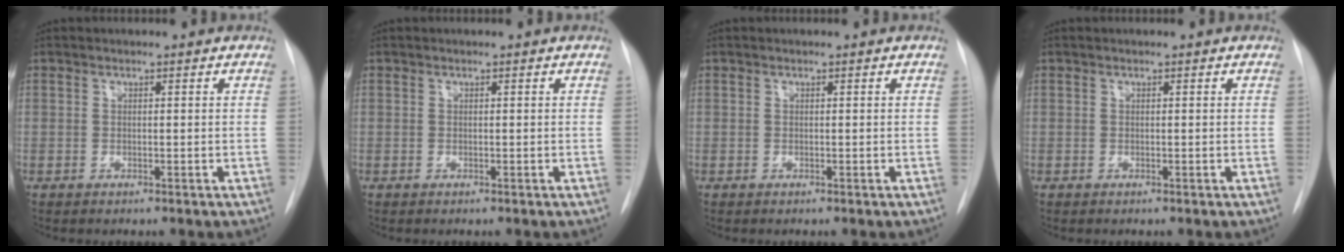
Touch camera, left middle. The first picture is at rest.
{"total": 0.0}
{"total": 0.0}
{"total": 0.0}